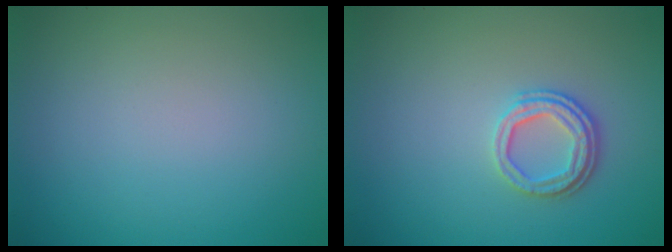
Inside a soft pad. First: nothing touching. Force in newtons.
{"total": 2.5, "press": 2.1, "slide": 1.4}